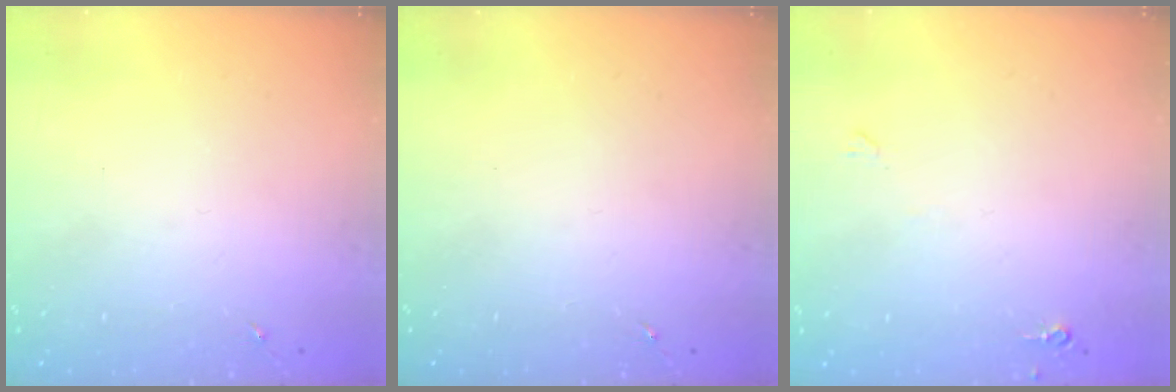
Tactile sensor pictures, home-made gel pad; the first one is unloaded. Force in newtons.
{"total": 0.0}
{"total": 4.1, "press": 4.0, "slide": 0.7}